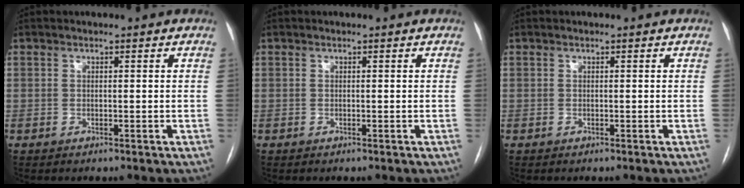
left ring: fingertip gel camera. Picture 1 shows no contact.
{"total": 0.0}
{"total": 0.0}